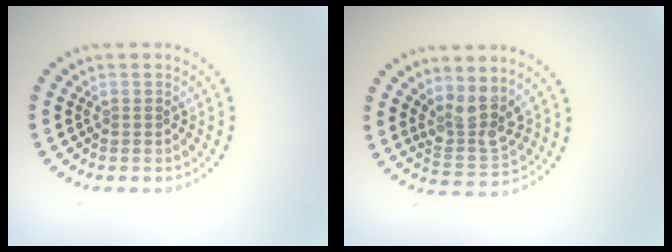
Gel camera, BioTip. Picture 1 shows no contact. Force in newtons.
{"total": 3.6, "press": 3.2, "slide": 1.7}